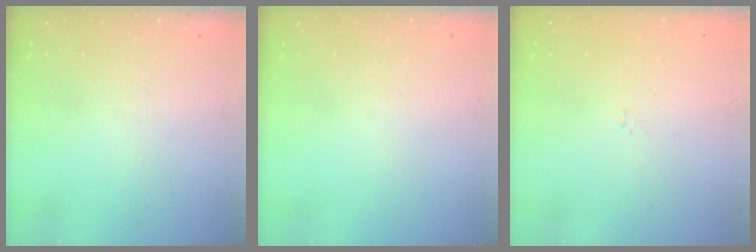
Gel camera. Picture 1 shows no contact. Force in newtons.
{"total": 0.0}
{"total": 1.7, "press": 1.6, "slide": 0.2}